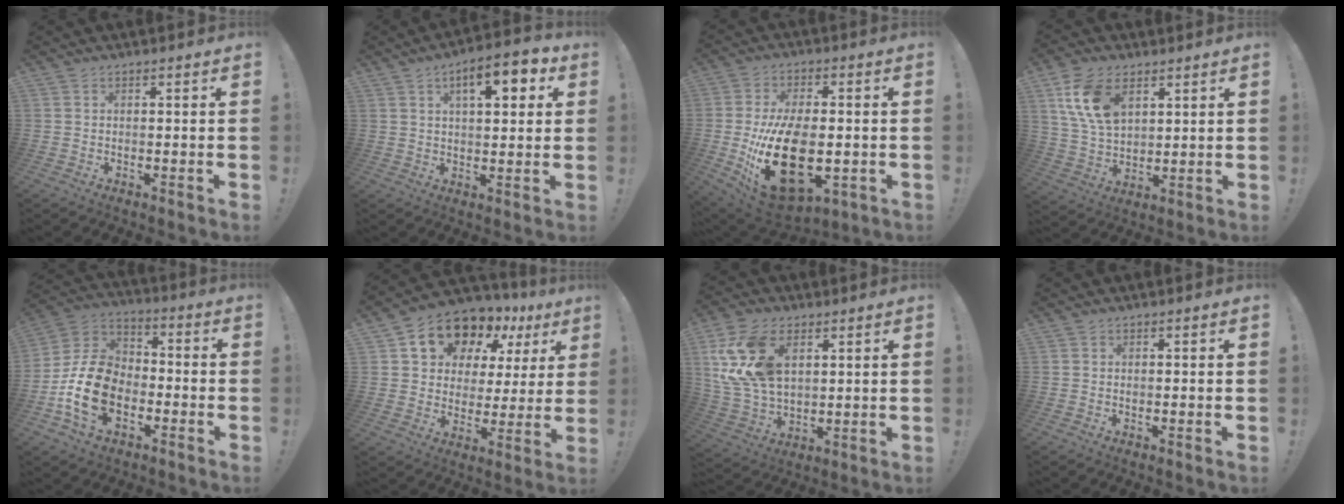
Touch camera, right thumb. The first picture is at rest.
{"total": 10.1, "force": [4.2, 4.2, 8.2], "torque": [-0.108, -0.012, 0.063]}
{"total": 23.7, "force": [-3.7, 13.4, 19.2], "torque": [-0.365, 0.002, -0.046]}
{"total": 13.8, "force": [6.3, 8.5, 8.9], "torque": [-0.170, -0.012, 0.122]}
{"total": 18.0, "force": [-5.8, 12.4, 11.7], "torque": [-0.217, 0.041, -0.093]}
{"total": 13.8, "force": [9.5, 8.4, 5.5], "torque": [-0.096, -0.070, 0.177]}
{"total": 17.8, "force": [6.2, 11.7, 11.9], "torque": [-0.237, -0.018, 0.119]}
{"total": 0.0}